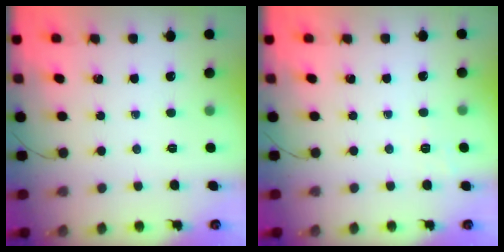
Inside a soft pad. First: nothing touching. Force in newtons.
{"total": 1.9, "press": 0.9, "slide": 1.6}